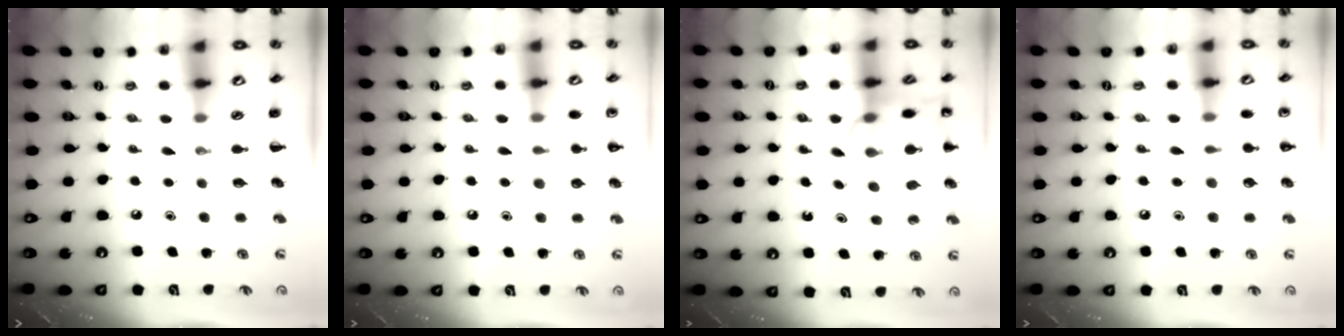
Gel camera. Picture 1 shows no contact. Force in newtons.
{"total": 8.1, "press": 7.8, "slide": 2.1}
{"total": 11.3, "press": 11.2, "slide": 1.8}
{"total": 7.7, "press": 7.5, "slide": 1.9}